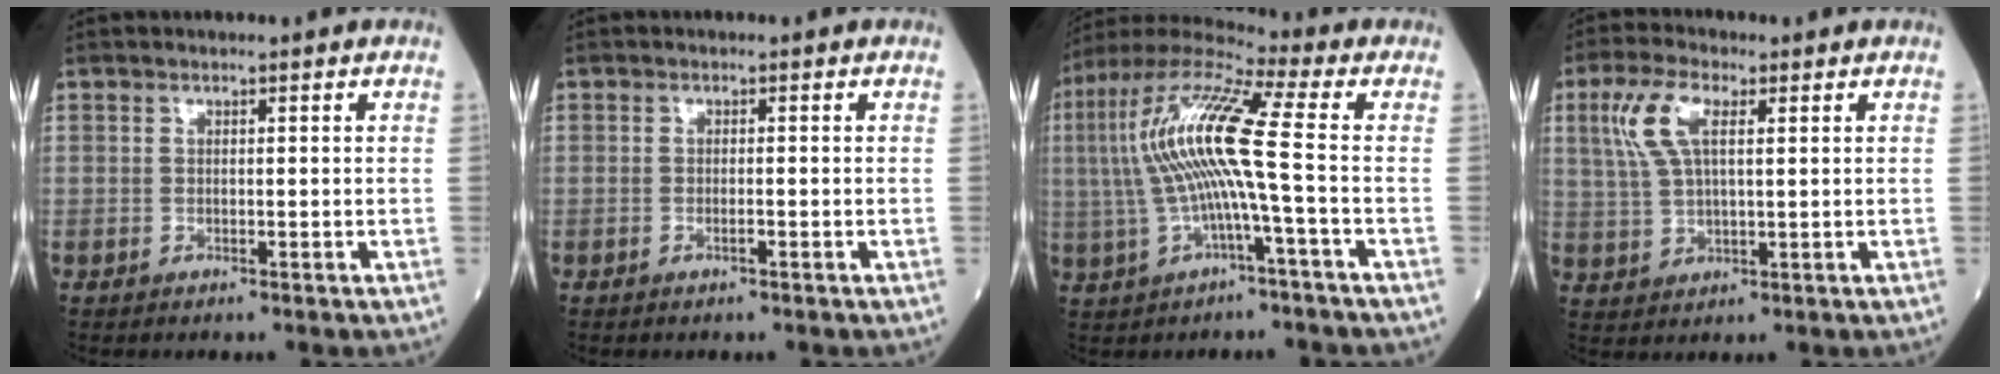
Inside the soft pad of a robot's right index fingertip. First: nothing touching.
{"total": 1.0, "force": [-0.4, -0.1, 0.9], "torque": [-0.021, -0.002, -0.006]}
{"total": 13.5, "force": [-0.3, 0.2, 13.5], "torque": [-0.280, 0.025, -0.015]}
{"total": 7.4, "force": [2.7, 2.6, 6.4], "torque": [-0.153, 0.016, 0.057]}